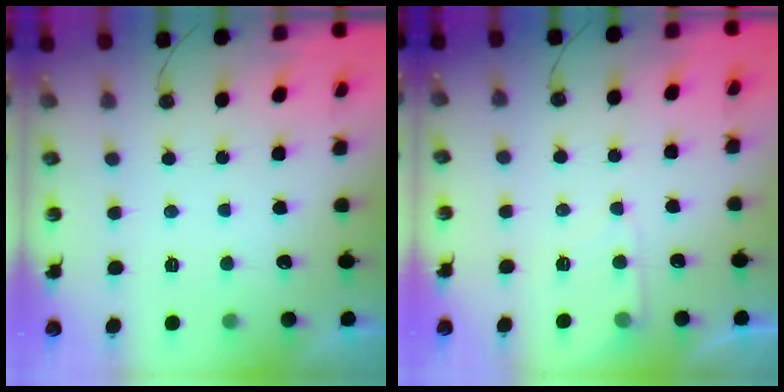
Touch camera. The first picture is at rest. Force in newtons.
{"total": 5.0, "press": 4.9, "slide": 0.7}